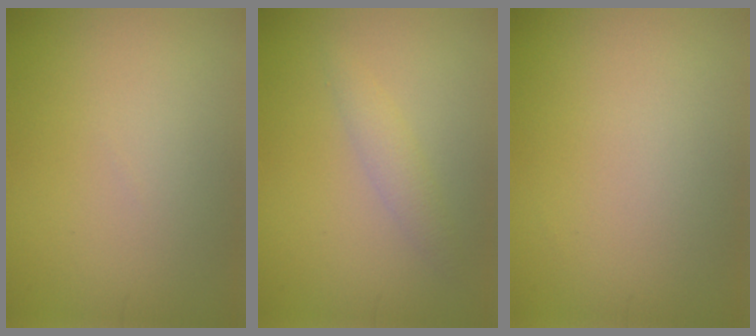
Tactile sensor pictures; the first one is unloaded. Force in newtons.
{"total": 1.6, "press": 1.6, "slide": 0.1}
{"total": 0.0}